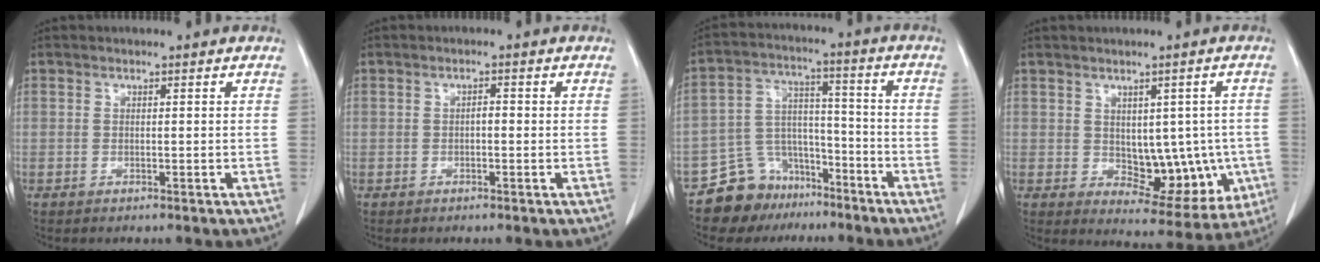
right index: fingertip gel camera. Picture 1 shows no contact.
{"total": 1.0, "force": [-0.1, 0.4, 0.9], "torque": [-0.015, 0.004, -0.002]}
{"total": 9.7, "force": [-7.5, 6.1, 1.1], "torque": [-0.024, 0.048, -0.127]}
{"total": 10.6, "force": [-1.0, 6.2, 8.5], "torque": [-0.089, 0.009, 0.011]}